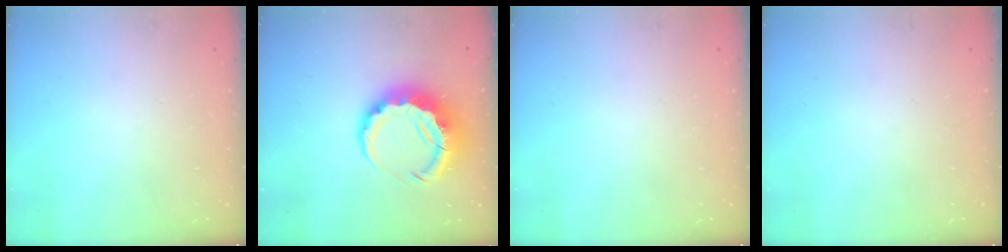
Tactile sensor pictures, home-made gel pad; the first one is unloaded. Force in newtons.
{"total": 10.2, "press": 9.9, "slide": 2.3}
{"total": 0.0}
{"total": 0.0}